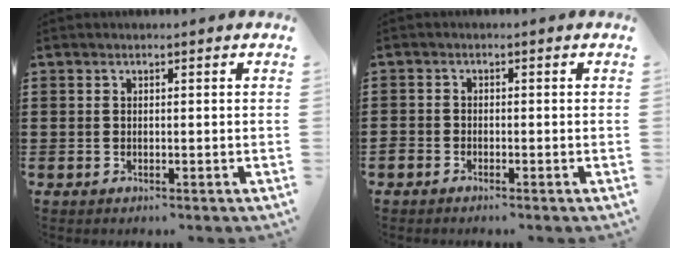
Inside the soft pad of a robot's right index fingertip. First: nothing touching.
{"total": 1.3, "force": [-1.2, 0.4, 0.1], "torque": [-0.004, 0.003, -0.026]}